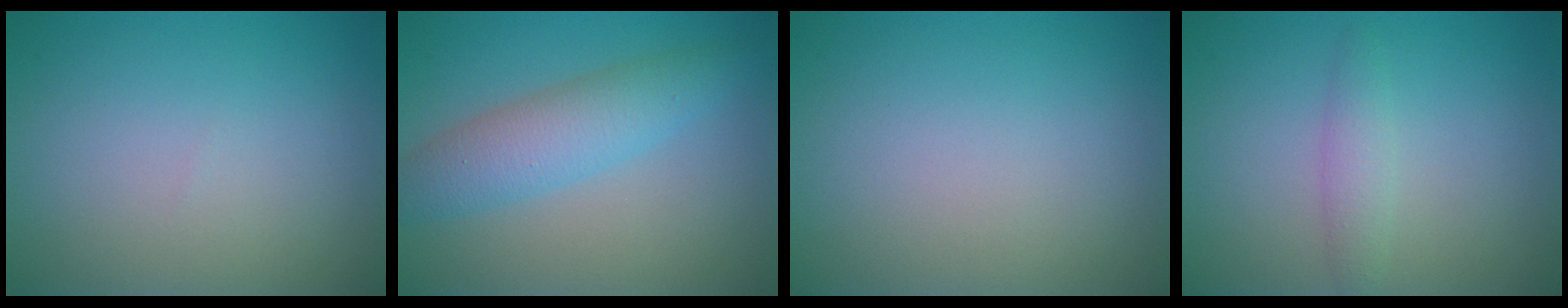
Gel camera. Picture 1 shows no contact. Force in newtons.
{"total": 4.3, "press": 4.3, "slide": 0.1}
{"total": 0.0}
{"total": 1.8, "press": 1.8, "slide": 0.1}